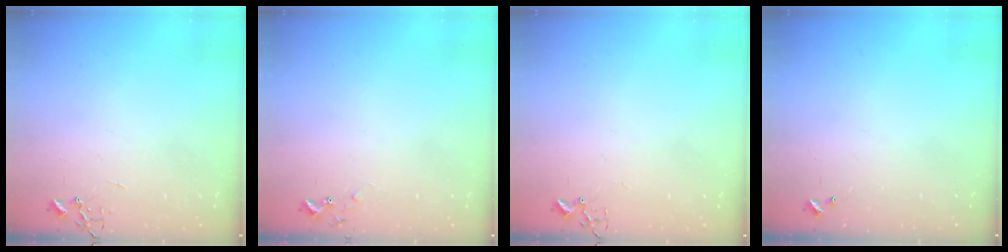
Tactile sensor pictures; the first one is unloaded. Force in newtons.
{"total": 5.0, "press": 5.0, "slide": 0.5}
{"total": 3.3, "press": 3.3, "slide": 0.5}
{"total": 0.0}